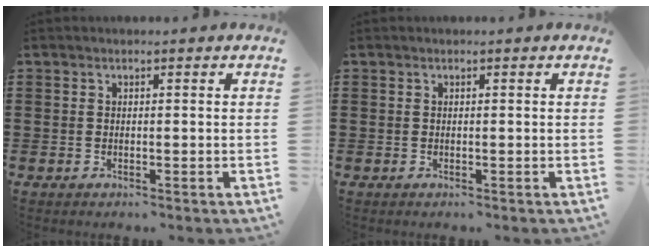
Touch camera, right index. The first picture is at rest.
{"total": 0.0}